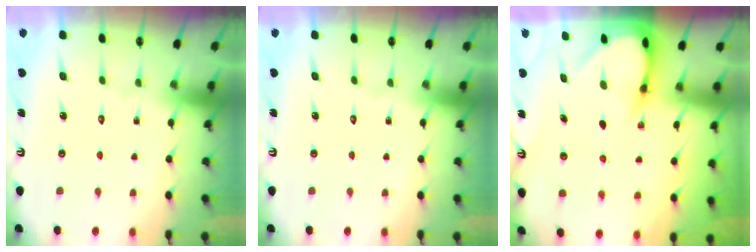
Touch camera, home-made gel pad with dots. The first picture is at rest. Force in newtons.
{"total": 0.0}
{"total": 5.1, "press": 5.1, "slide": 0.5}